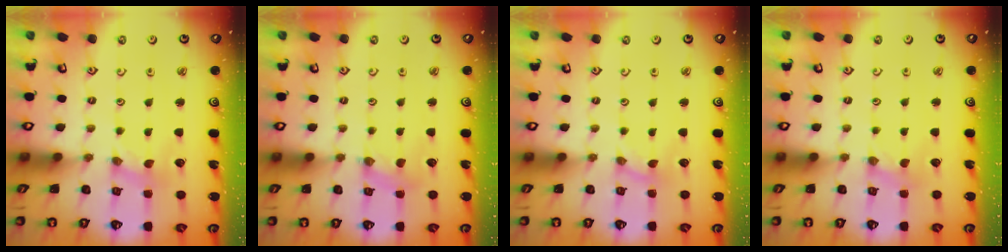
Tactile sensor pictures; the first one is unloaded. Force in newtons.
{"total": 1.1, "press": 1.1, "slide": 0.2}
{"total": 0.0}
{"total": 0.0}